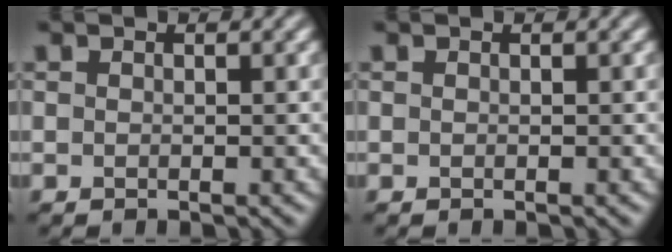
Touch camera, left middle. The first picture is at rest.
{"total": 0.0}